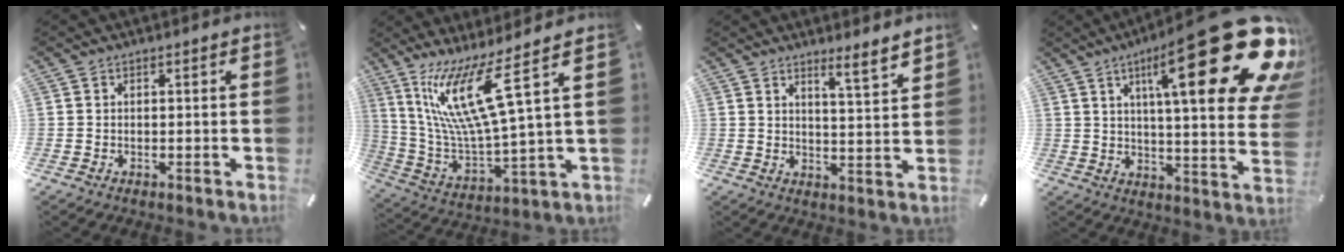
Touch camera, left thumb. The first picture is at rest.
{"total": 17.3, "force": [7.5, 3.4, 15.2], "torque": [-0.327, -0.033, 0.115]}
{"total": 5.3, "force": [4.8, -0.2, 2.3], "torque": [-0.034, -0.044, 0.079]}
{"total": 32.0, "force": [15.5, 8.6, 26.6], "torque": [-0.379, -0.098, 0.246]}